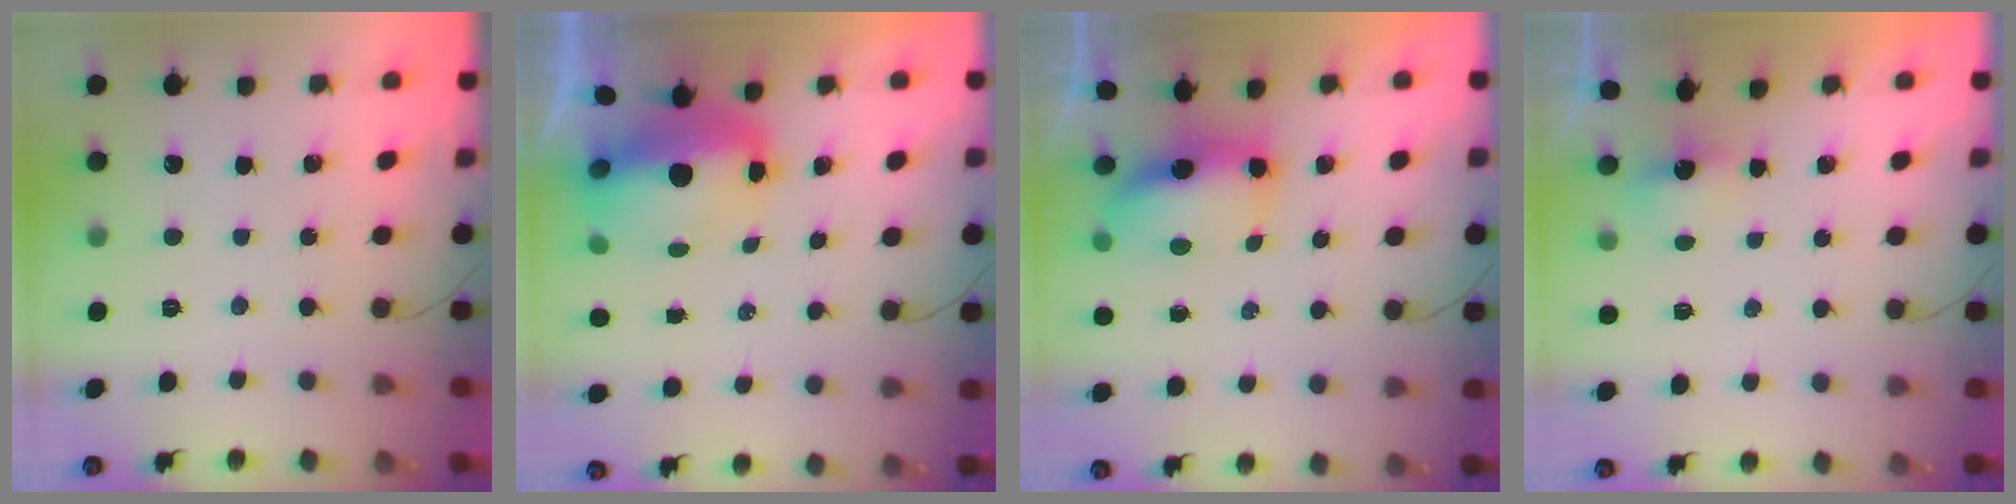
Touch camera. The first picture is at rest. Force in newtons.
{"total": 6.9, "press": 6.9, "slide": 1.0}
{"total": 7.1, "press": 7.0, "slide": 1.1}
{"total": 2.7, "press": 2.7, "slide": 0.7}